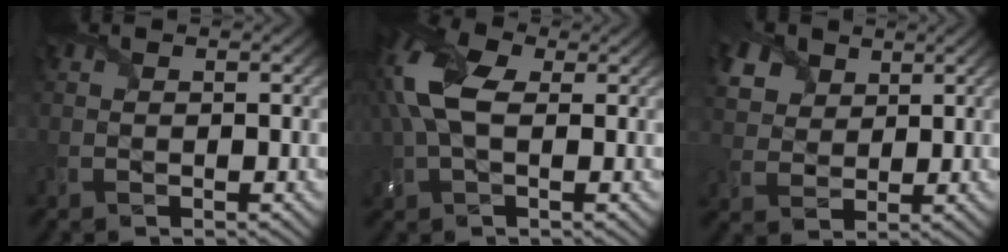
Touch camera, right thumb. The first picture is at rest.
{"total": 10.4, "force": [1.9, 6.0, 8.3], "torque": [-0.224, 0.019, 0.024]}
{"total": 6.1, "force": [3.5, 4.2, 2.7], "torque": [-0.112, 0.011, 0.065]}